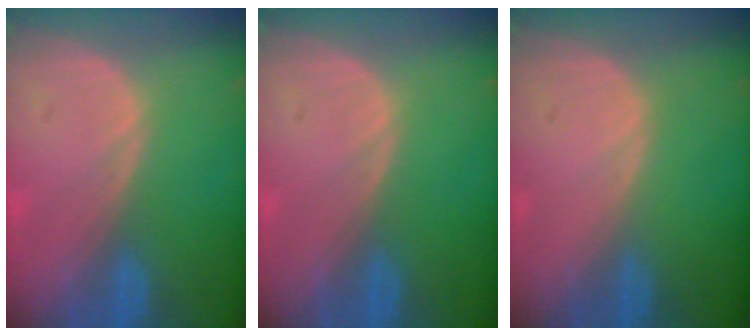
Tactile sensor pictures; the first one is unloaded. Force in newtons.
{"total": 0.0}
{"total": 0.0}